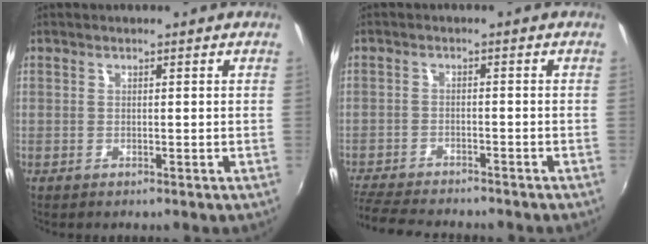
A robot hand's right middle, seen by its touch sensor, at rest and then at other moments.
{"total": 11.0, "force": [-9.9, 2.2, 4.3], "torque": [-0.115, -0.021, -0.165]}